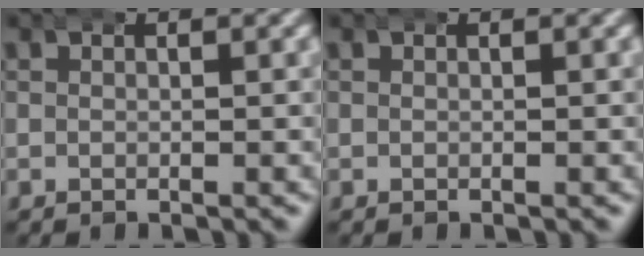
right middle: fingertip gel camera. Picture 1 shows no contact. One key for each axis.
{"total": 0.0}